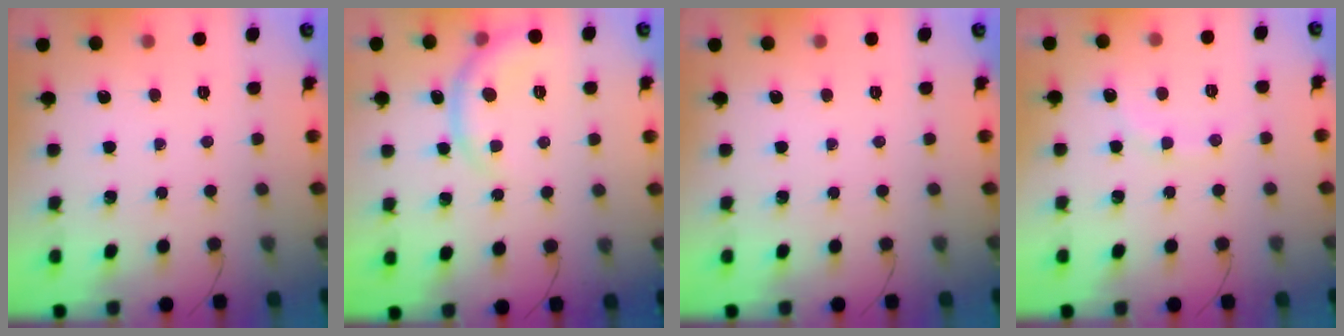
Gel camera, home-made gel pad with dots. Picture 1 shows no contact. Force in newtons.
{"total": 6.7, "press": 6.7, "slide": 0.9}
{"total": 0.0}
{"total": 6.2, "press": 6.1, "slide": 1.0}